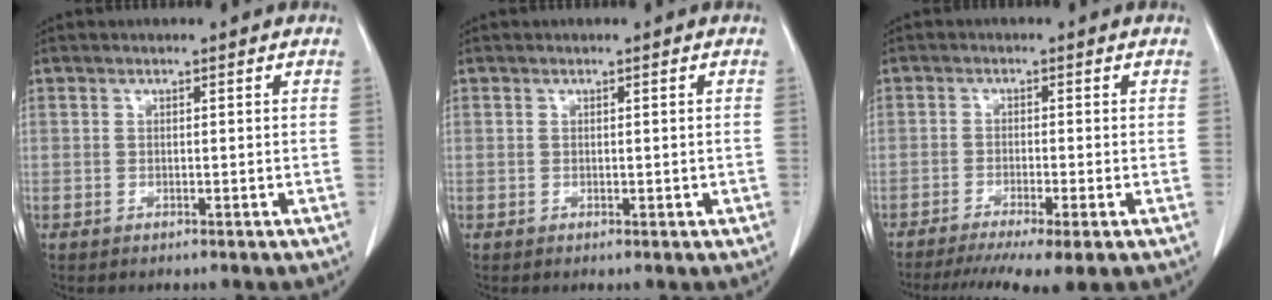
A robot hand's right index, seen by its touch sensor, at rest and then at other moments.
{"total": 0.8, "force": [0.0, 0.4, 0.6], "torque": [-0.011, 0.001, 0.003]}
{"total": 9.3, "force": [-6.7, 0.5, 6.4], "torque": [-0.092, -0.015, -0.104]}